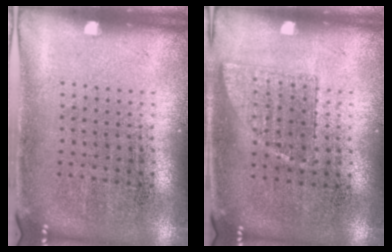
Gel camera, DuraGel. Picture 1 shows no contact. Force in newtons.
{"total": 0.7, "press": 0.7, "slide": 0.2}